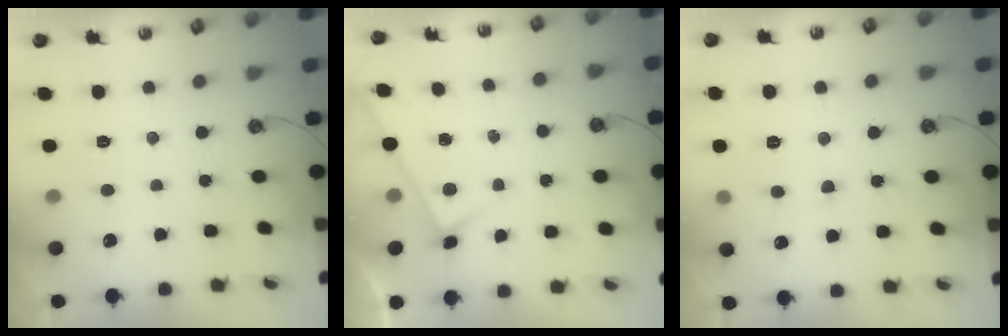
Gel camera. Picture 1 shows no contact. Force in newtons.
{"total": 3.5, "press": 3.5, "slide": 0.2}
{"total": 3.0, "press": 2.9, "slide": 0.7}